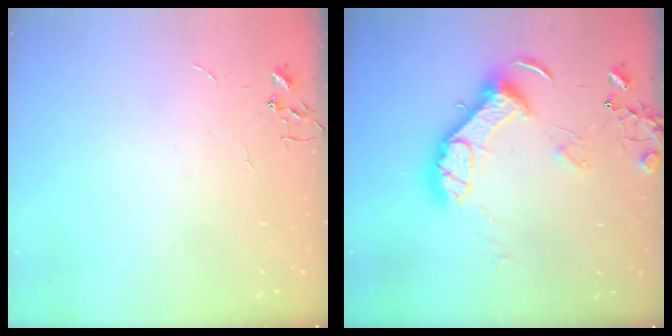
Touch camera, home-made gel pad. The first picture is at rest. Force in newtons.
{"total": 14.0, "press": 13.9, "slide": 1.0}